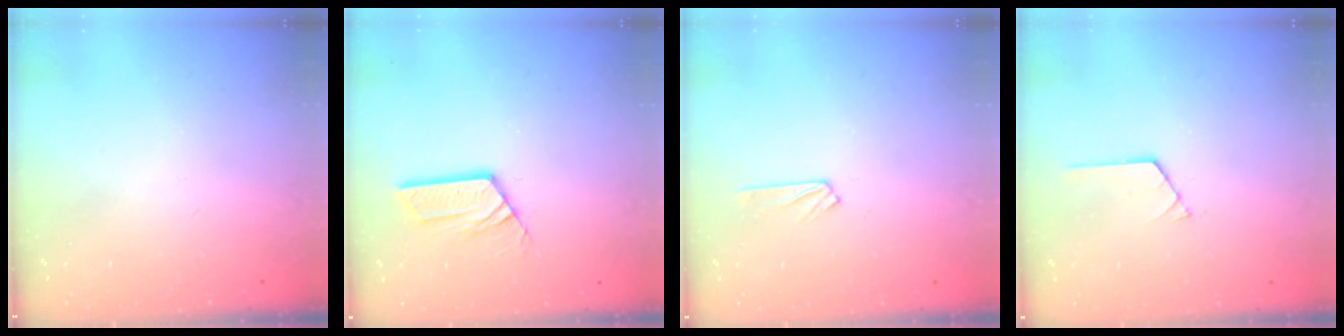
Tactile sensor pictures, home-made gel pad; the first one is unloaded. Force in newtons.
{"total": 7.0, "press": 7.0, "slide": 0.5}
{"total": 4.0, "press": 4.0, "slide": 0.6}
{"total": 0.7, "press": 0.6, "slide": 0.1}